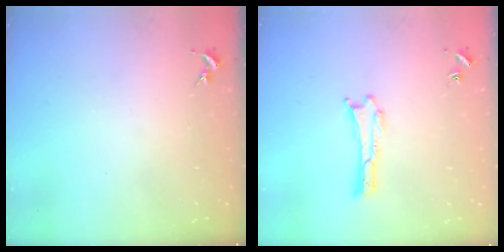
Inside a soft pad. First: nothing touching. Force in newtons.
{"total": 0.0}